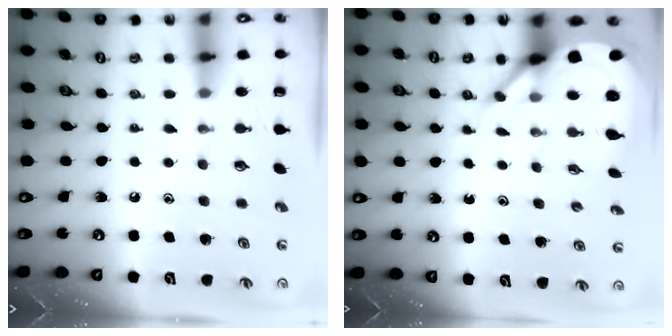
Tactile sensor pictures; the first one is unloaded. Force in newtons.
{"total": 7.5, "press": 7.4, "slide": 1.0}